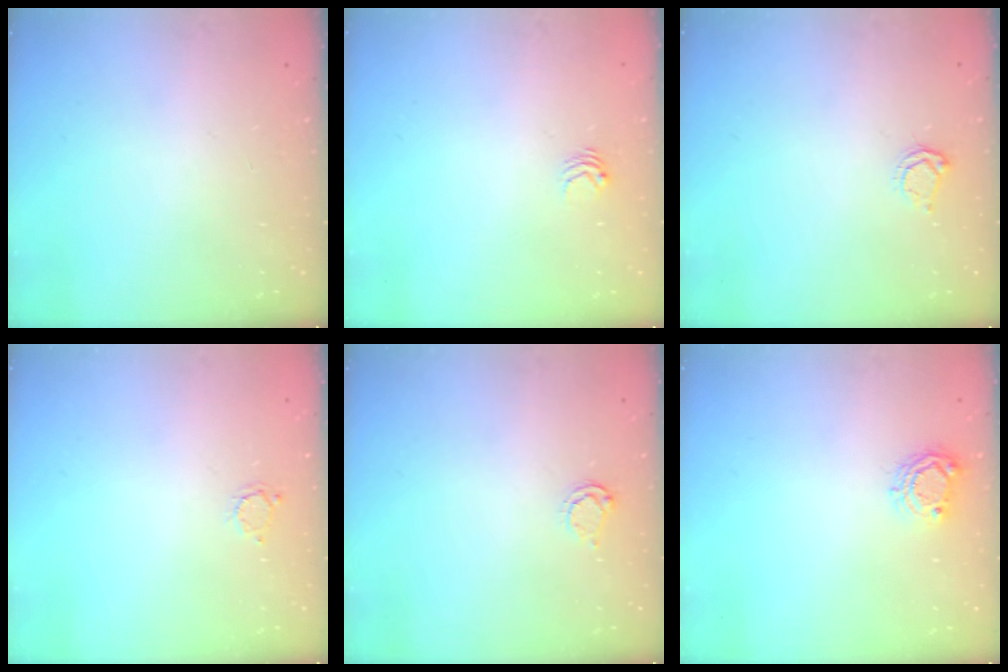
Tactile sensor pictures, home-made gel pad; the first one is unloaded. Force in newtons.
{"total": 3.0, "press": 3.0, "slide": 0.4}
{"total": 3.5, "press": 3.5, "slide": 0.4}
{"total": 2.8, "press": 2.8, "slide": 0.4}
{"total": 3.6, "press": 3.5, "slide": 0.5}
{"total": 6.0, "press": 6.0, "slide": 0.4}